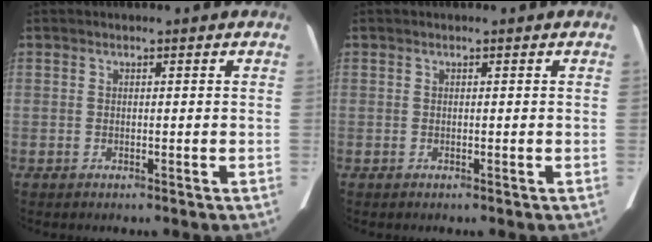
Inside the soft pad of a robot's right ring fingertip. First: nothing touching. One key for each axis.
{"total": 0.0}